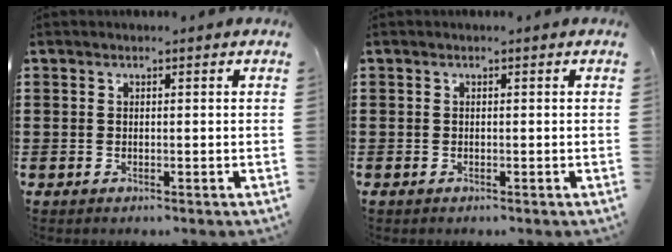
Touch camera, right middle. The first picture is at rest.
{"total": 0.0}